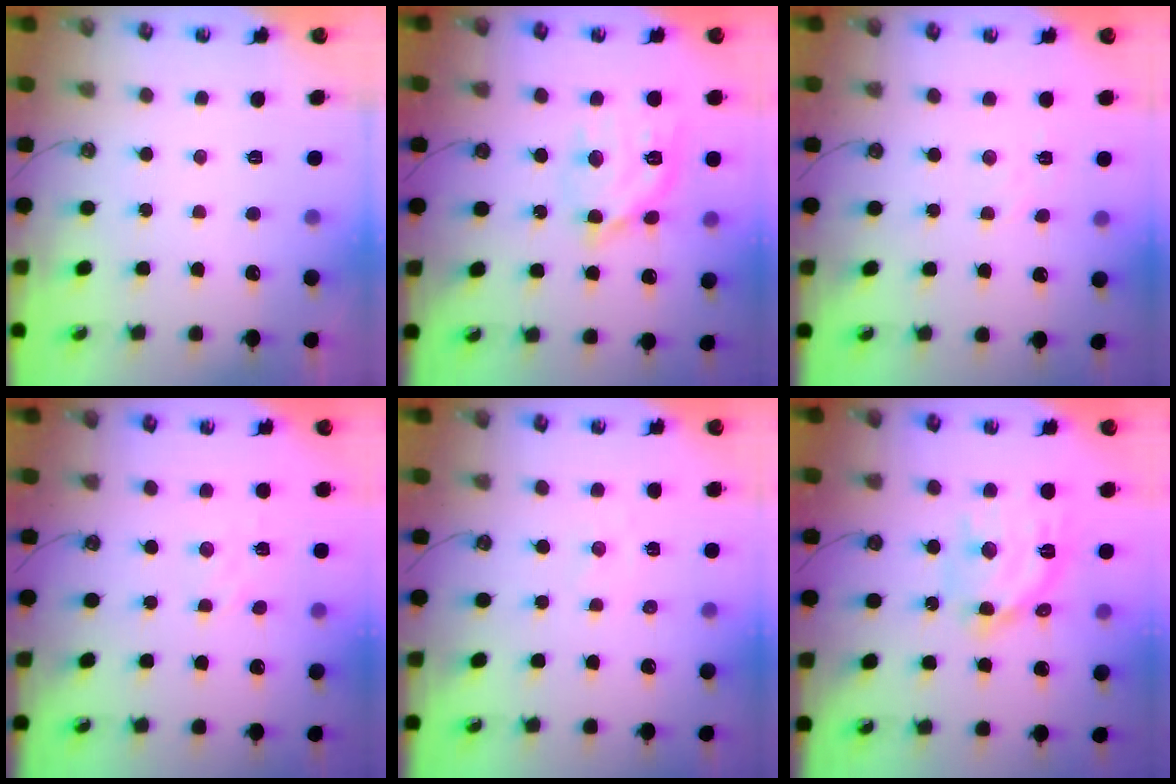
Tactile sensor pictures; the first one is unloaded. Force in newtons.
{"total": 14.8, "press": 14.8, "slide": 0.9}
{"total": 1.6, "press": 1.5, "slide": 0.4}
{"total": 2.8, "press": 2.8, "slide": 0.4}
{"total": 1.4, "press": 1.4, "slide": 0.2}
{"total": 15.1, "press": 15.0, "slide": 1.2}